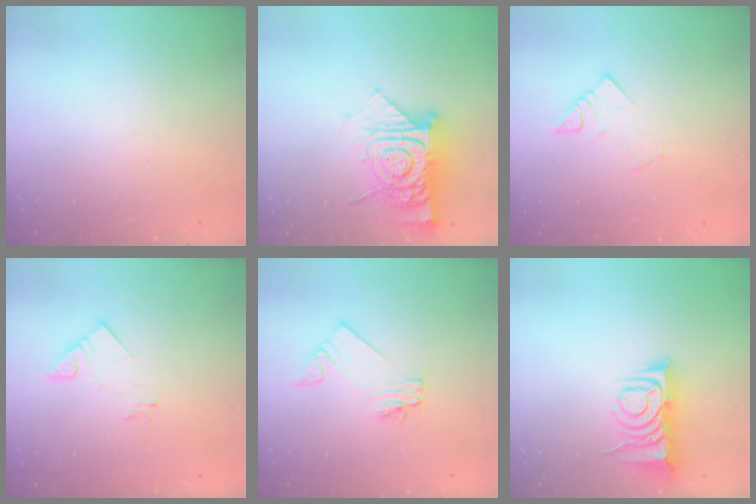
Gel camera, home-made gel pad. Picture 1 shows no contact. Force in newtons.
{"total": 15.5, "press": 15.5, "slide": 1.4}
{"total": 3.2, "press": 3.2, "slide": 0.1}
{"total": 3.5, "press": 3.5, "slide": 0.2}
{"total": 2.2, "press": 2.2, "slide": 0.1}
{"total": 8.9, "press": 8.8, "slide": 1.2}